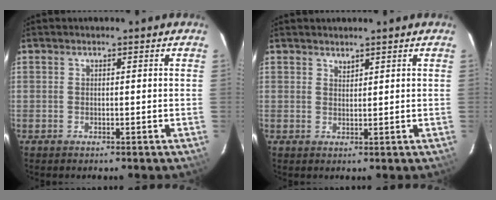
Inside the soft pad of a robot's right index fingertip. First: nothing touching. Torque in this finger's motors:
{"motor_torque": [-0.19, -0.06, -0.02, 0.00]}